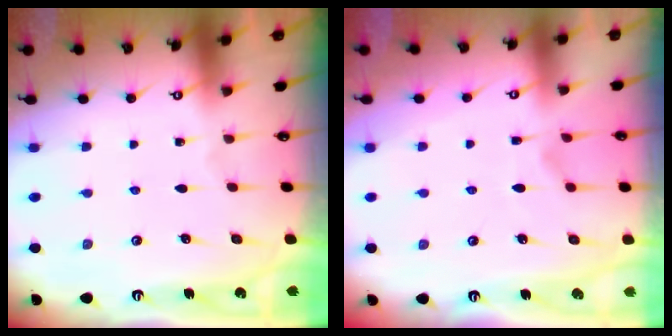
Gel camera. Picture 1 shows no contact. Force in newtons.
{"total": 5.0, "press": 4.8, "slide": 1.4}